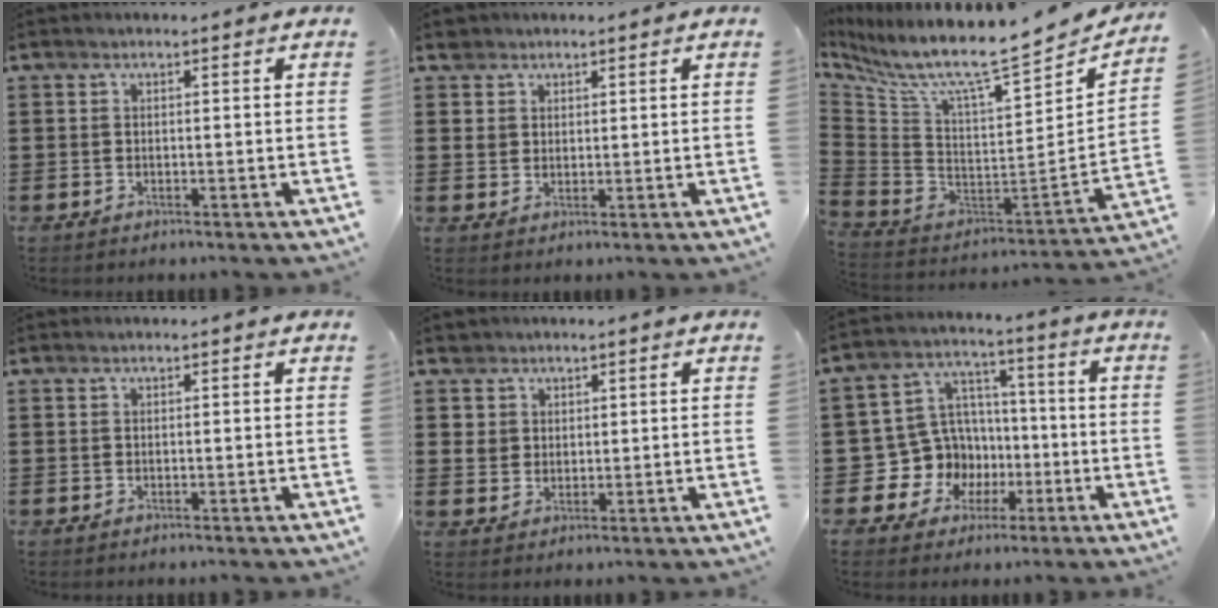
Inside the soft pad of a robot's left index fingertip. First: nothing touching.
{"total": 3.0, "force": [1.8, 2.3, 0.0], "torque": [-0.004, 0.008, 0.034]}
{"total": 8.6, "force": [6.6, 0.7, 5.4], "torque": [-0.113, -0.073, 0.105]}
{"total": 0.0}
{"total": 4.1, "force": [2.1, 3.4, 0.4], "torque": [-0.016, 0.010, 0.038]}
{"total": 10.0, "force": [-2.1, 9.6, 1.8], "torque": [-0.092, 0.004, -0.029]}